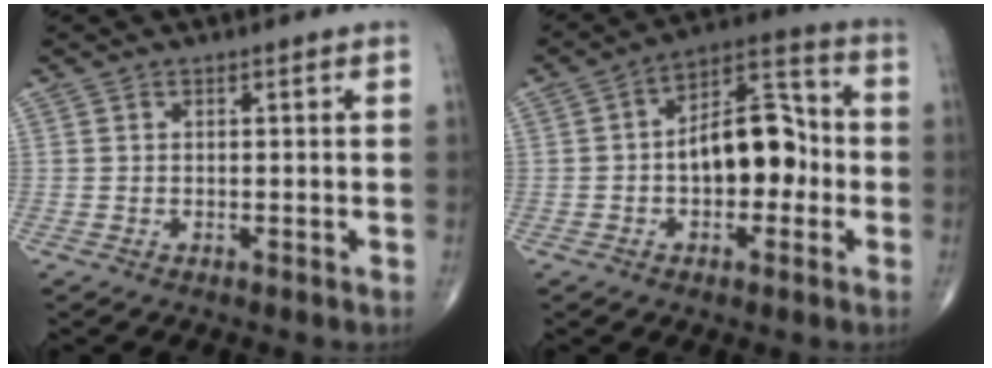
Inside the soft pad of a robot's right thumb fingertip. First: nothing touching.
{"total": 13.3, "force": [-1.3, 7.7, 10.7], "torque": [-0.138, 0.042, -0.029]}